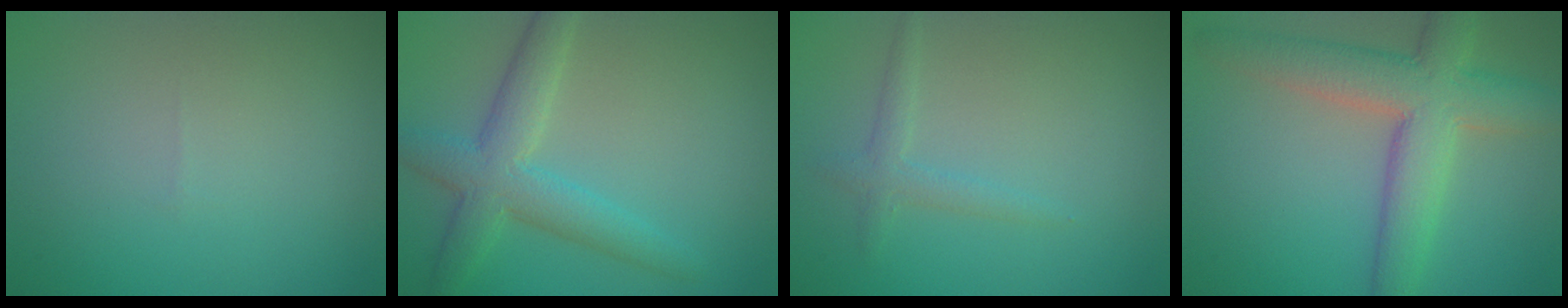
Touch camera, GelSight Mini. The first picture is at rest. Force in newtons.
{"total": 4.8, "press": 4.8, "slide": 0.2}
{"total": 0.9, "press": 0.9, "slide": 0.1}
{"total": 7.3, "press": 7.3, "slide": 0.6}